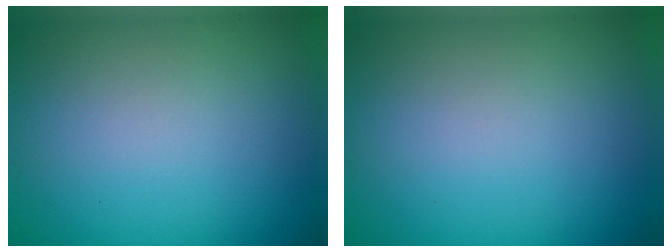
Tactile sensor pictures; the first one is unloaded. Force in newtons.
{"total": 0.0}